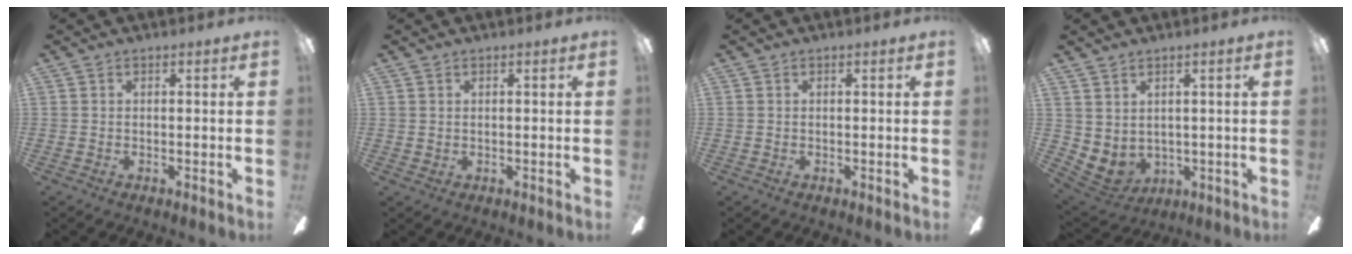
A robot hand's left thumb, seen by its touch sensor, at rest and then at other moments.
{"total": 0.7, "force": [0.7, 0.2, 0.0], "torque": [0.000, 0.001, 0.012]}
{"total": 0.0}
{"total": 3.9, "force": [1.9, 2.9, 1.7], "torque": [-0.054, -0.016, 0.039]}